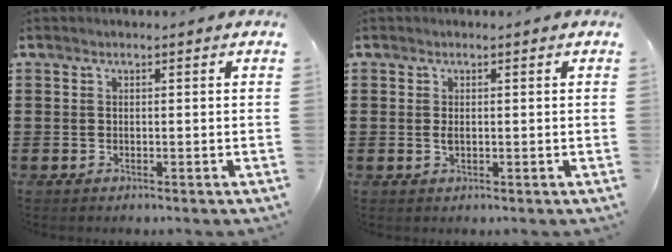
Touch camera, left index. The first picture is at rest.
{"total": 1.0, "force": [-0.1, 0.5, 0.9], "torque": [-0.019, 0.002, -0.002]}